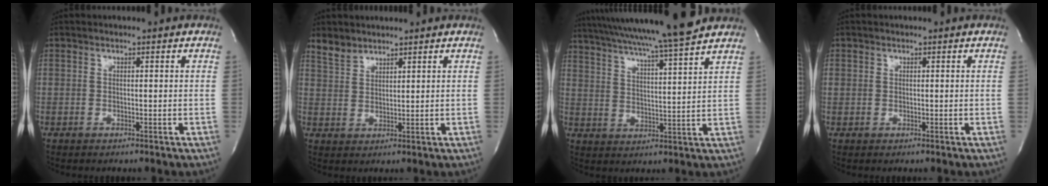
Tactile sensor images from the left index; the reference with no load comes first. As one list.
[{"total": 3.3, "force": [3.0, 1.3, 0.2], "torque": [-0.006, 0.011, 0.060]}, {"total": 18.5, "force": [16.1, -1.1, 9.0], "torque": [-0.156, -0.008, 0.238]}, {"total": 0.7, "force": [0.2, 0.7, 0.1], "torque": [0.007, 0.003, 0.001]}]